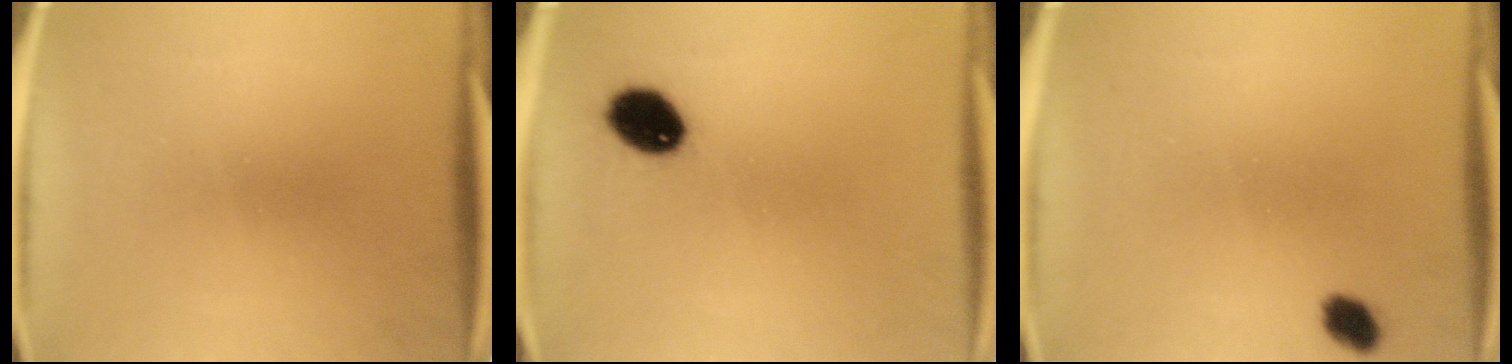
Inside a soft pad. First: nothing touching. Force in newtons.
{"total": 8.1}
{"total": 2.8}